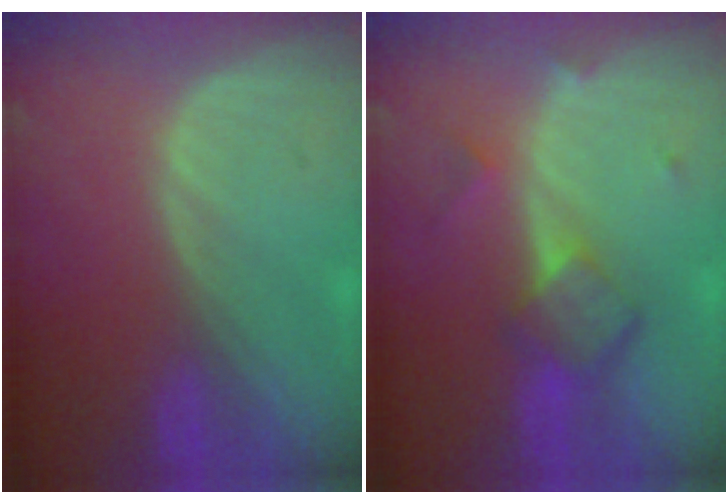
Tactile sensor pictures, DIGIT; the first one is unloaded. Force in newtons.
{"total": 6.0, "press": 5.3, "slide": 2.8}